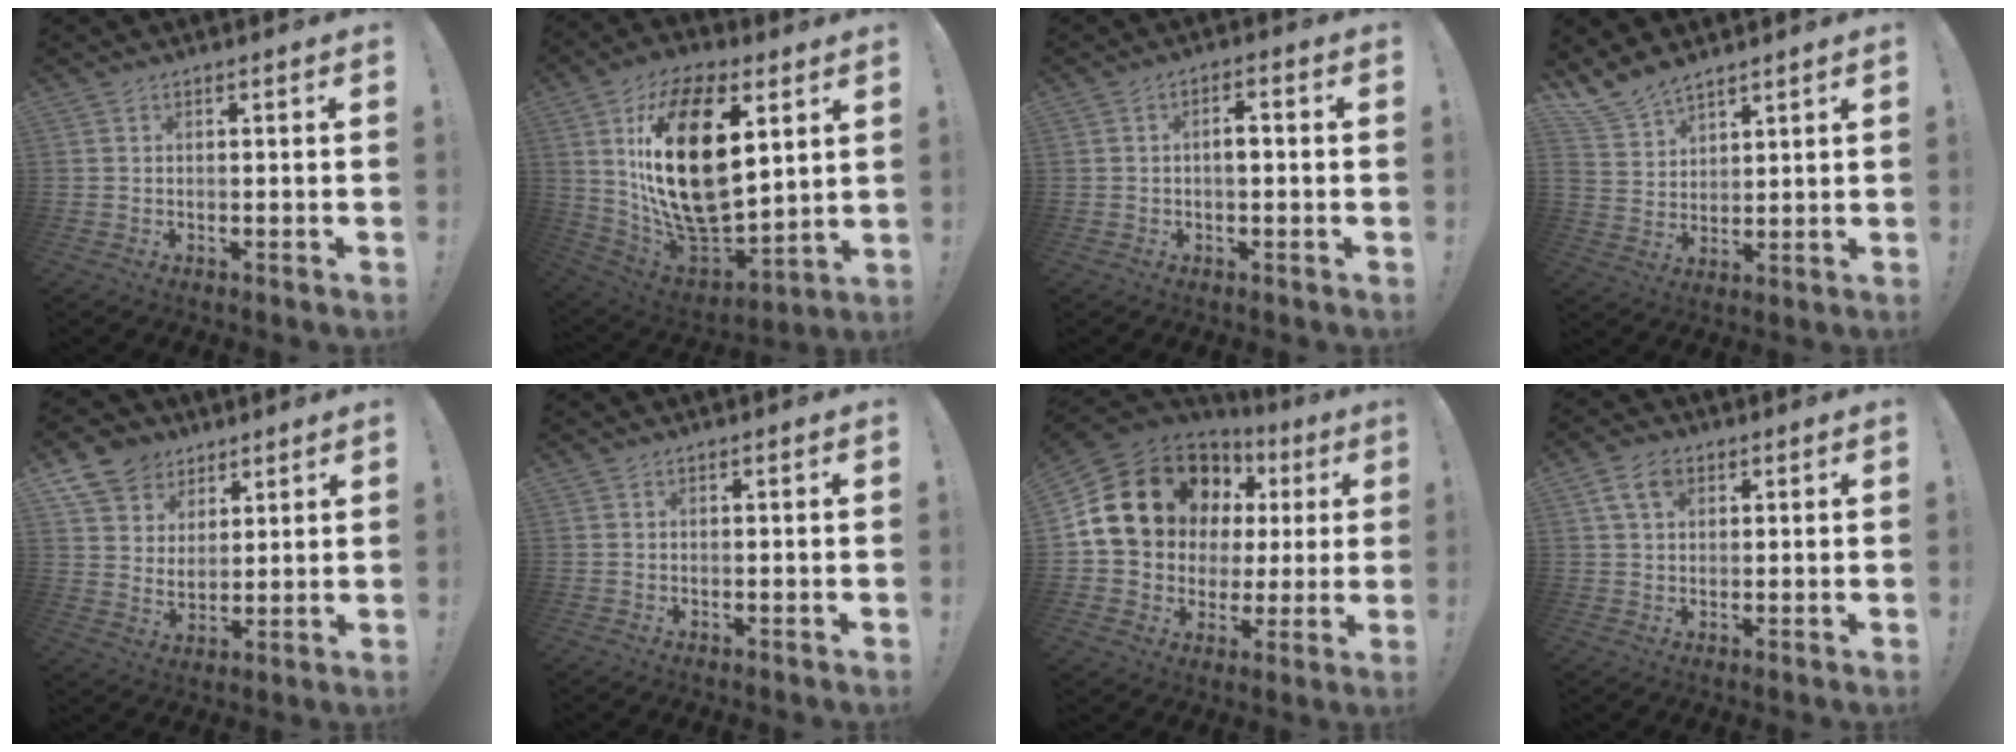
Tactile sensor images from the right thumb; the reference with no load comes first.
{"total": 27.2, "force": [7.3, 14.7, 21.7], "torque": [-0.439, -0.036, 0.130]}
{"total": 3.1, "force": [-0.7, 1.3, 2.7], "torque": [-0.043, 0.009, -0.015]}
{"total": 8.3, "force": [7.2, 3.6, 1.9], "torque": [-0.055, -0.047, 0.146]}
{"total": 9.7, "force": [6.5, 6.9, 1.9], "torque": [-0.040, -0.048, 0.130]}
{"total": 0.0}
{"total": 19.9, "force": [8.4, 14.6, 10.6], "torque": [-0.175, -0.038, 0.189]}
{"total": 6.3, "force": [2.6, 4.1, 4.0], "torque": [-0.073, 0.003, 0.051]}